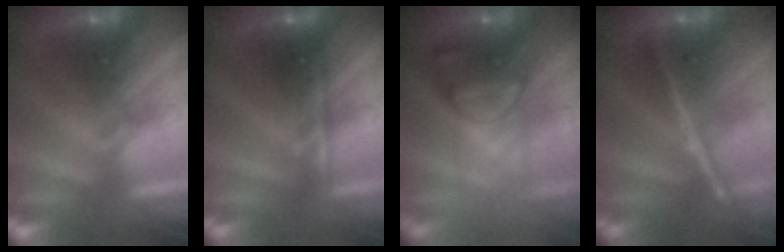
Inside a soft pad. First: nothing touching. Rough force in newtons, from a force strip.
{"total": 2.3}
{"total": 7.3}
{"total": 1.9}